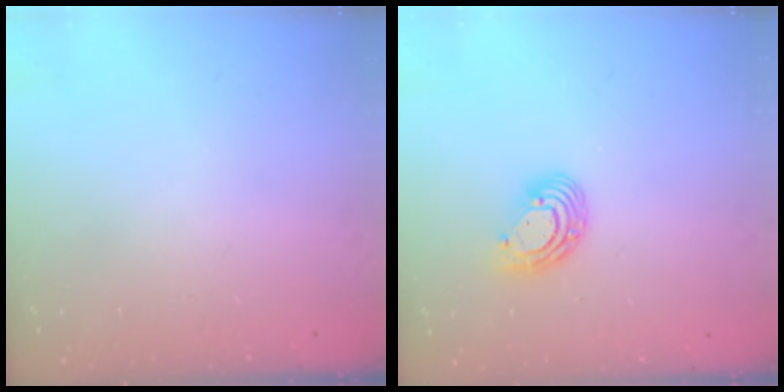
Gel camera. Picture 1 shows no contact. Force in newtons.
{"total": 9.2, "press": 9.1, "slide": 1.6}